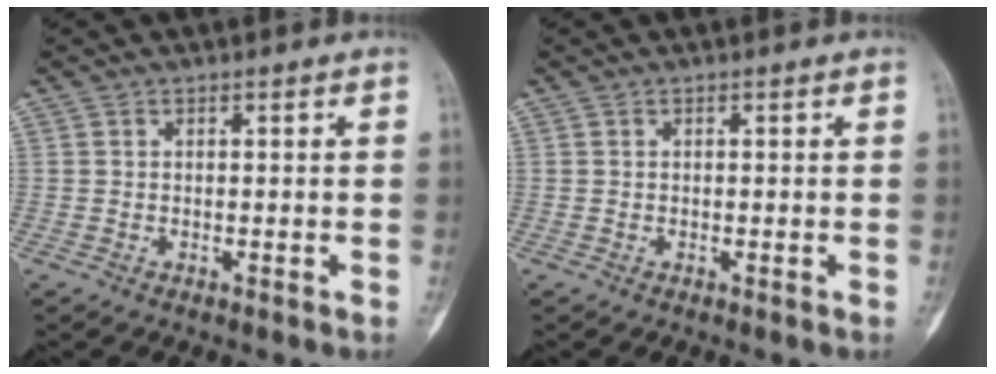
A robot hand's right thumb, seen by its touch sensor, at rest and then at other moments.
{"total": 0.0}